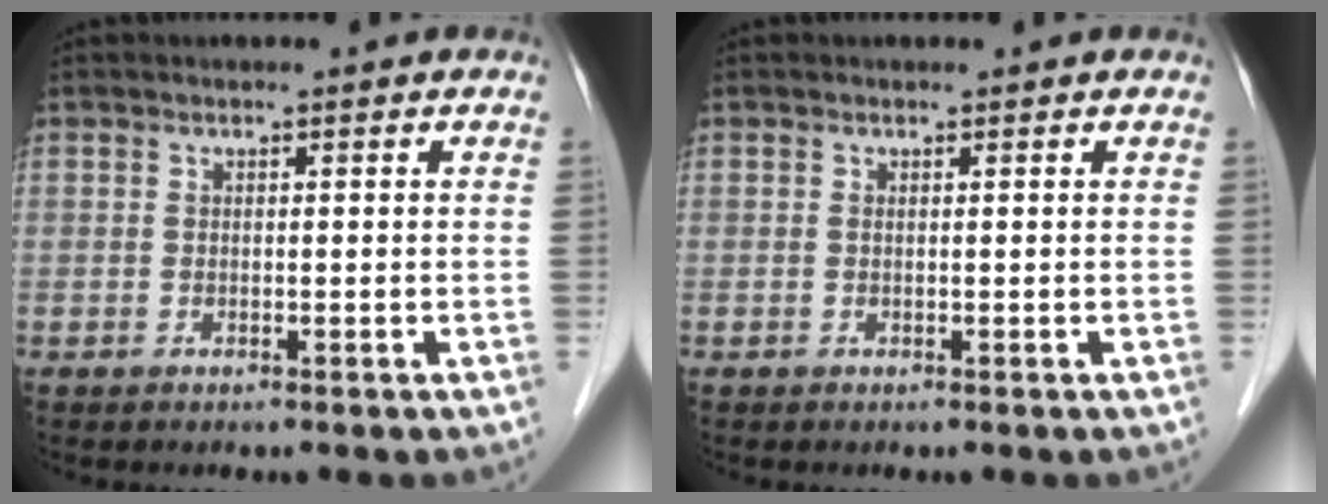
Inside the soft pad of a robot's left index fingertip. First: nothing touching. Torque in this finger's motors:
{"motor_torque": [-0.05, 0.03, 0.01, 0.00]}